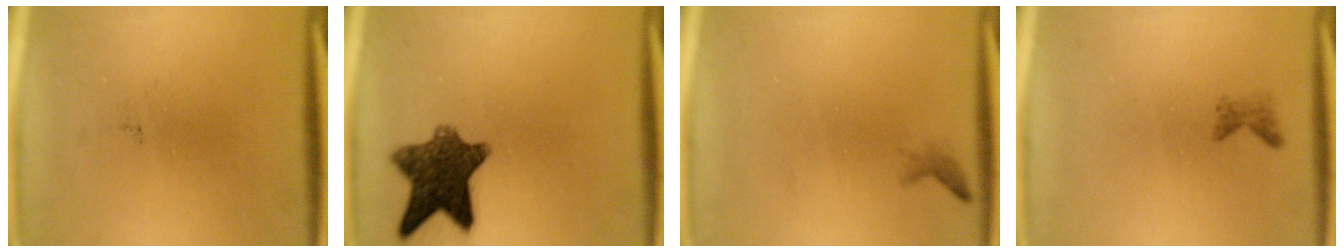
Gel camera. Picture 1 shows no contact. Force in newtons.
{"total": 10.1}
{"total": 0.7}
{"total": 0.9}